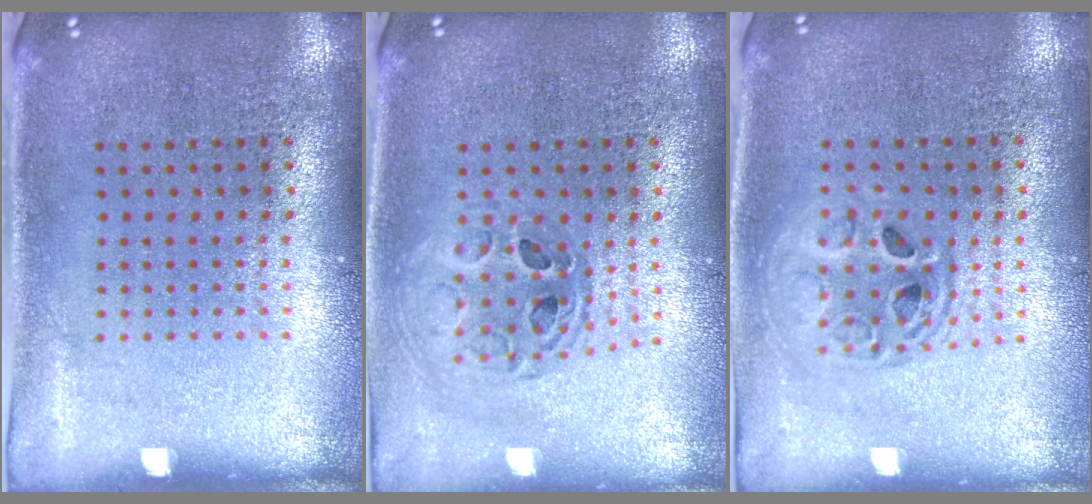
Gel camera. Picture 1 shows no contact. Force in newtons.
{"total": 0.7, "press": 0.7, "slide": 0.1}
{"total": 1.5, "press": 1.3, "slide": 0.7}